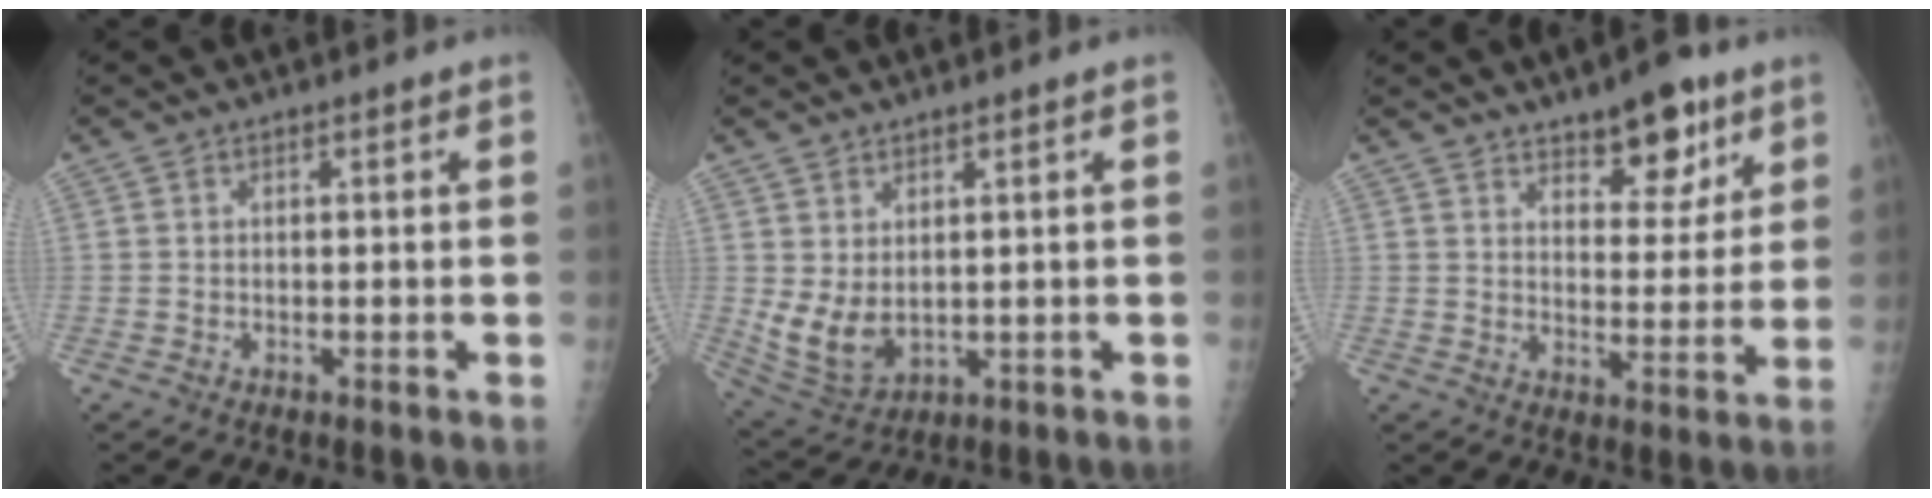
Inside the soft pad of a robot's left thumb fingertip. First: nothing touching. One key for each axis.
{"total": 7.5, "fx": 1.7, "fy": 4.7, "fz": 5.6, "tx": -0.103, "ty": -0.021, "tz": 0.052}
{"total": 10.3, "fx": 6.8, "fy": 4.6, "fz": 6.3, "tx": -0.057, "ty": -0.041, "tz": 0.102}